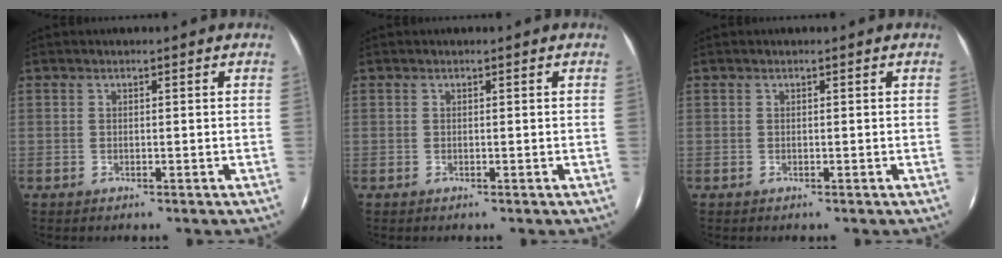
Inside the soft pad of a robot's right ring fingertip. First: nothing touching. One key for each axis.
{"total": 0.0}
{"total": 0.0}